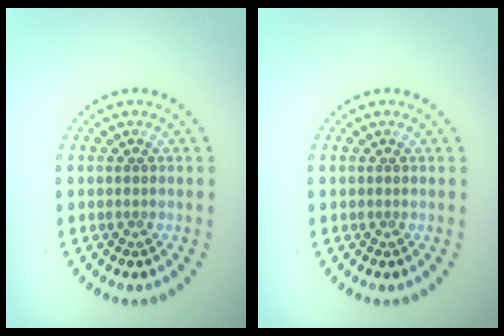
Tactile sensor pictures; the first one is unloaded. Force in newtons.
{"total": 0.0}